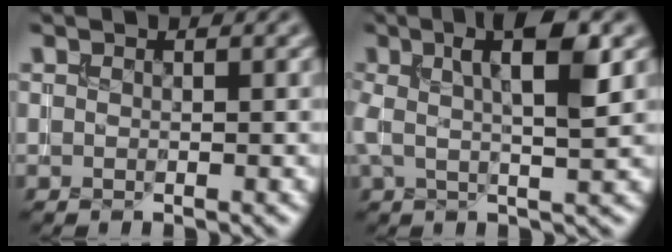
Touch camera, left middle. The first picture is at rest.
{"total": 6.2, "force": [1.9, 1.3, 5.8], "torque": [-0.092, 0.008, 0.029]}